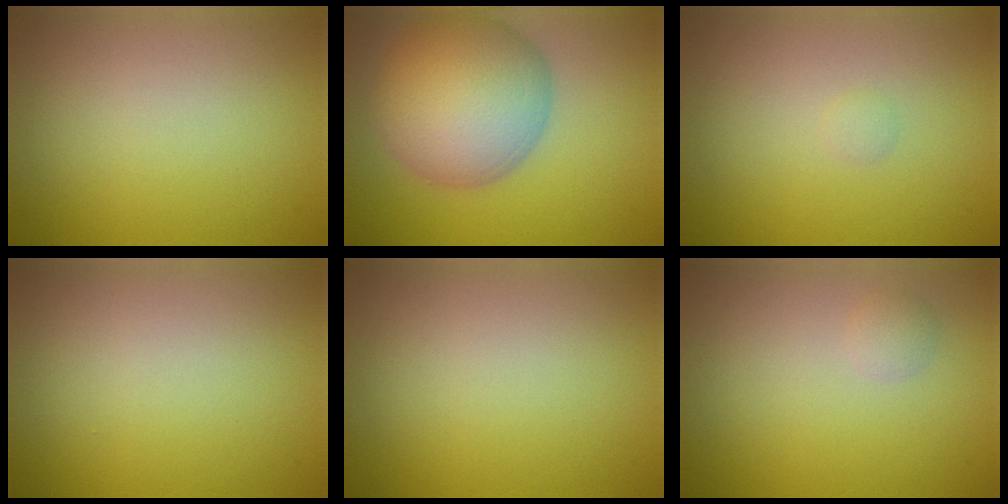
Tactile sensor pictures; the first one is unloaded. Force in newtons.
{"total": 10.6, "press": 10.6, "slide": 0.5}
{"total": 0.5, "press": 0.5, "slide": 0.1}
{"total": 0.0}
{"total": 0.0}
{"total": 1.0, "press": 1.0, "slide": 0.1}